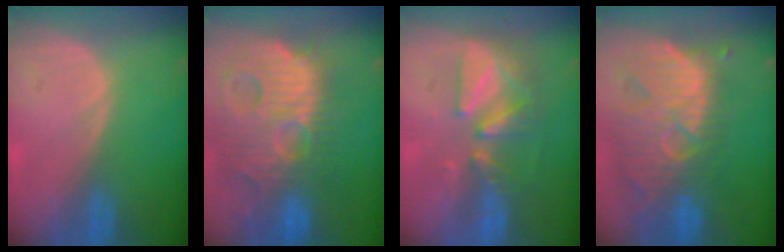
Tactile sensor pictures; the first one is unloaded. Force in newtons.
{"total": 15.0, "press": 13.0, "slide": 7.4}
{"total": 8.9, "press": 7.8, "slide": 4.2}
{"total": 13.0, "press": 11.3, "slide": 6.5}